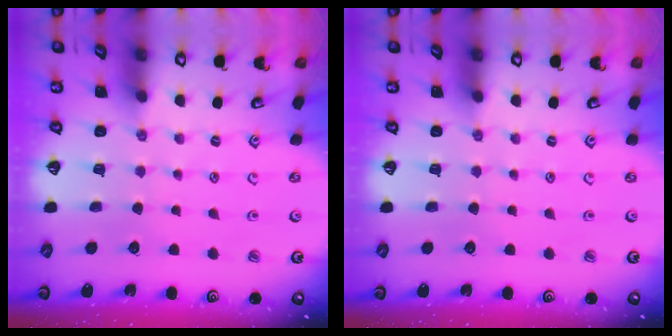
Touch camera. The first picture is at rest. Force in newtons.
{"total": 0.0}